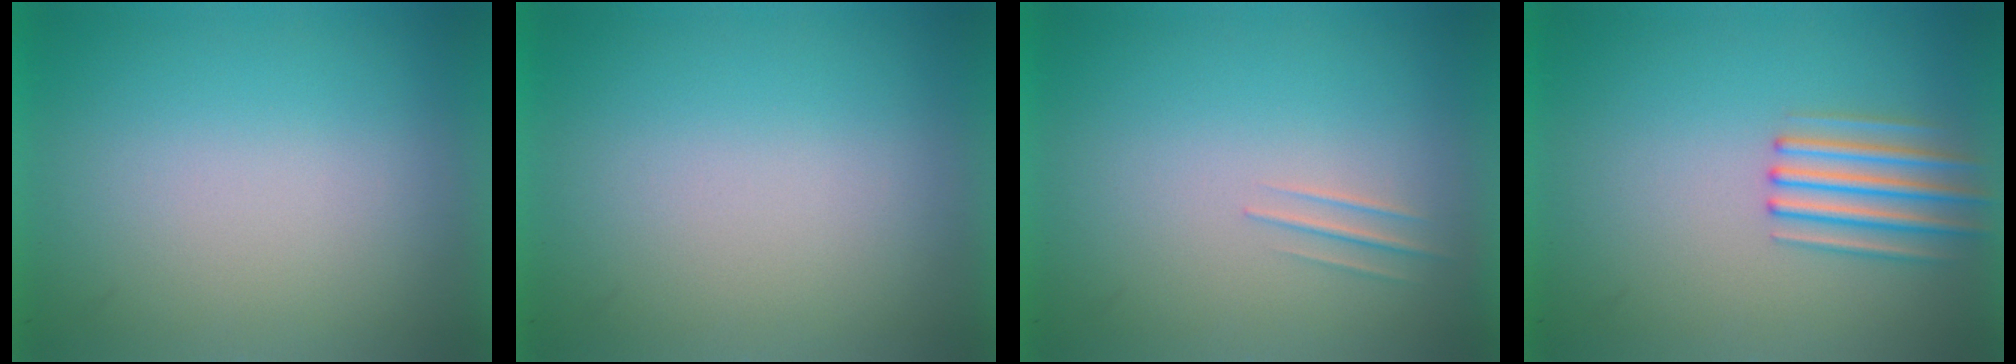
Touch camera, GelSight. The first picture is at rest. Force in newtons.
{"total": 0.0}
{"total": 1.0}
{"total": 2.7}